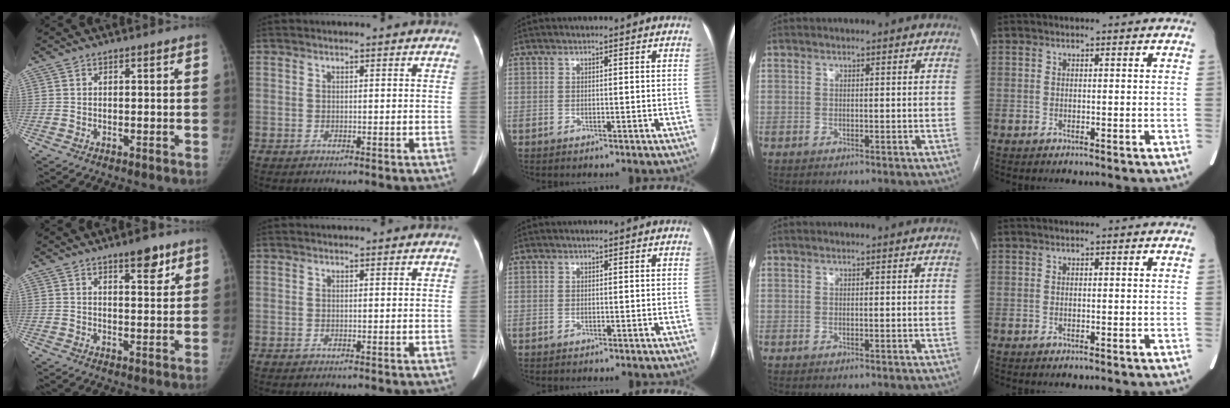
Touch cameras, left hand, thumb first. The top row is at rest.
{"thumb": {"total": 5.7, "force": [3.8, 1.9, 3.9], "torque": [-0.039, -0.023, 0.053]}}